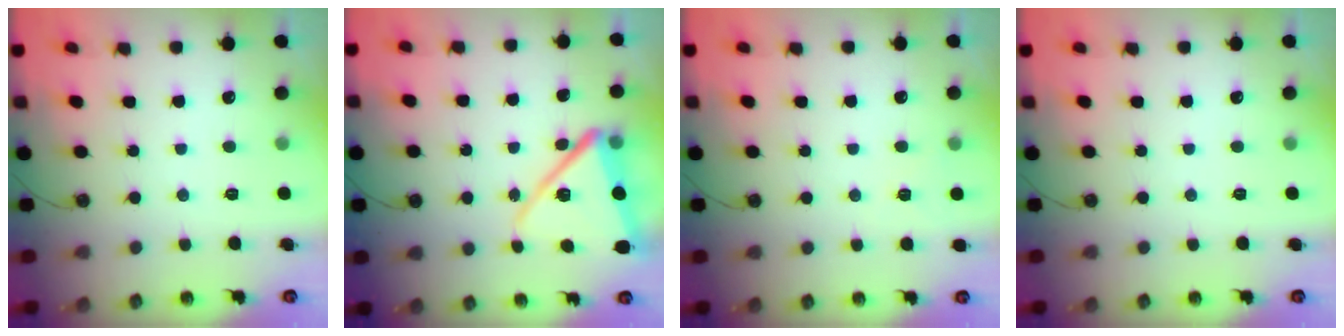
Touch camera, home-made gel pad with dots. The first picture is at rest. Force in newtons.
{"total": 14.8, "press": 14.7, "slide": 1.9}
{"total": 3.4, "press": 2.1, "slide": 2.6}
{"total": 0.0}